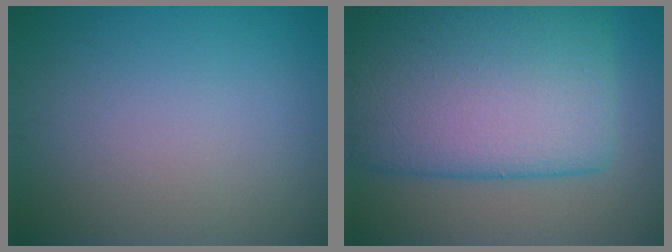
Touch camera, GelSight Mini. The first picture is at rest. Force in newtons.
{"total": 14.8, "press": 14.8, "slide": 0.4}